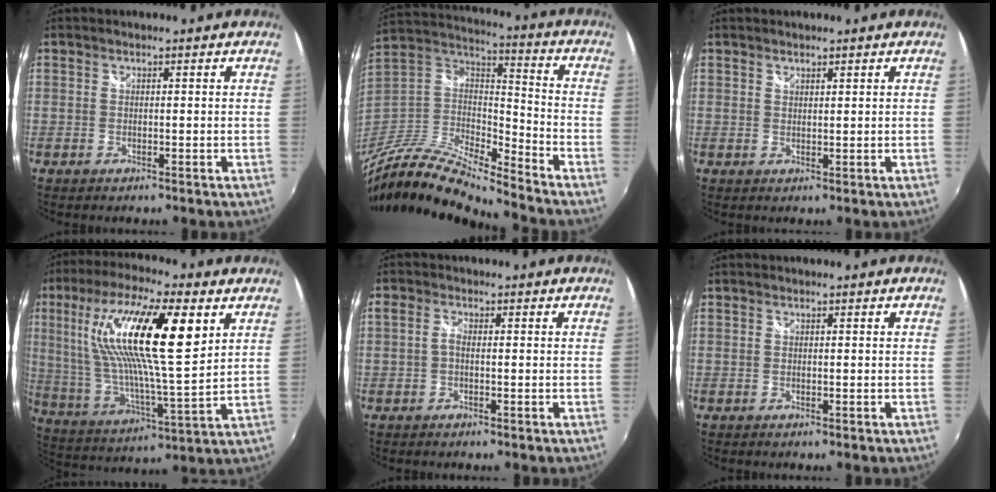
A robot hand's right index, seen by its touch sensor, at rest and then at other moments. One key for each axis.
{"total": 20.0, "fx": -16.3, "fy": 4.2, "fz": 10.8, "tx": -0.223, "ty": -0.019, "tz": -0.317}
{"total": 1.0, "fx": 1.0, "fy": 0.3, "fz": 0.2, "tx": -0.003, "ty": 0.001, "tz": 0.017}
{"total": 22.8, "fx": 8.4, "fy": 5.5, "fz": 20.5, "tx": -0.369, "ty": 0.012, "tz": 0.149}
{"total": 1.7, "fx": -0.3, "fy": 0.9, "fz": 1.4, "tx": -0.029, "ty": 0.005, "tz": -0.010}
{"total": 0.0}